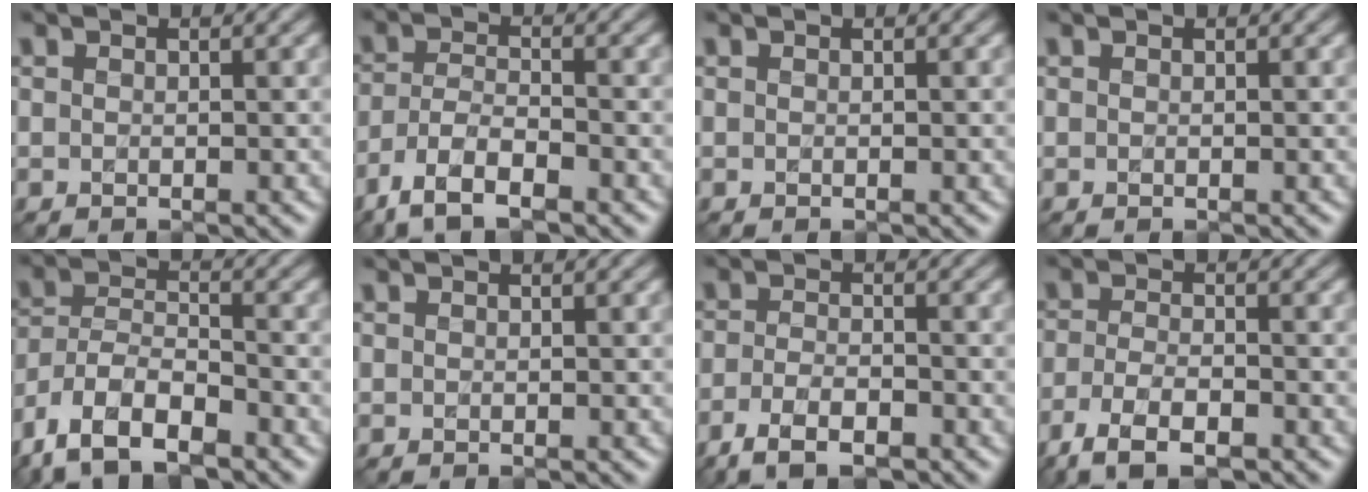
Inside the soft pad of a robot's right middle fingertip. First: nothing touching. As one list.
[{"total": 5.5, "force": [-3.9, 1.9, 3.4], "torque": [-0.070, -0.005, -0.078]}, {"total": 0.0}, {"total": 0.0}, {"total": 9.7, "force": [-6.8, 4.1, 5.6], "torque": [-0.110, -0.011, -0.131]}, {"total": 0.0}, {"total": 4.4, "force": [-2.9, 1.6, 3.0], "torque": [-0.059, -0.006, -0.057]}, {"total": 5.2, "force": [-3.4, 1.9, 3.3], "torque": [-0.071, -0.010, -0.069]}]